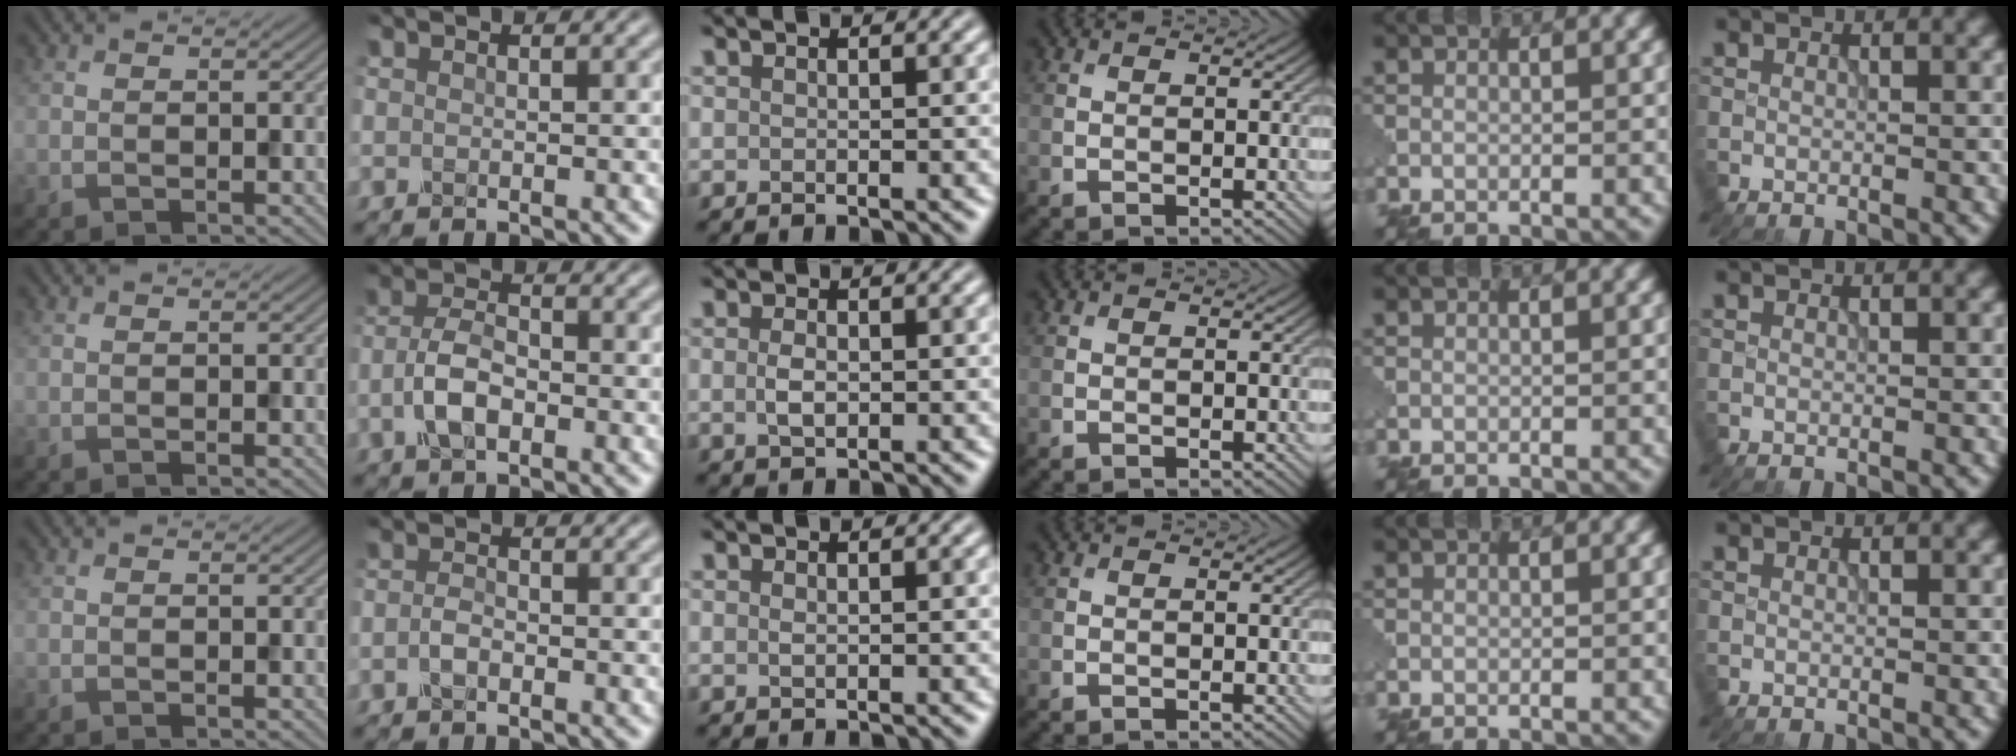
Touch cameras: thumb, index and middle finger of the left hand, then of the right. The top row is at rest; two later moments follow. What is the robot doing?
{"motion": "close", "object": "eyeshadow palette"}